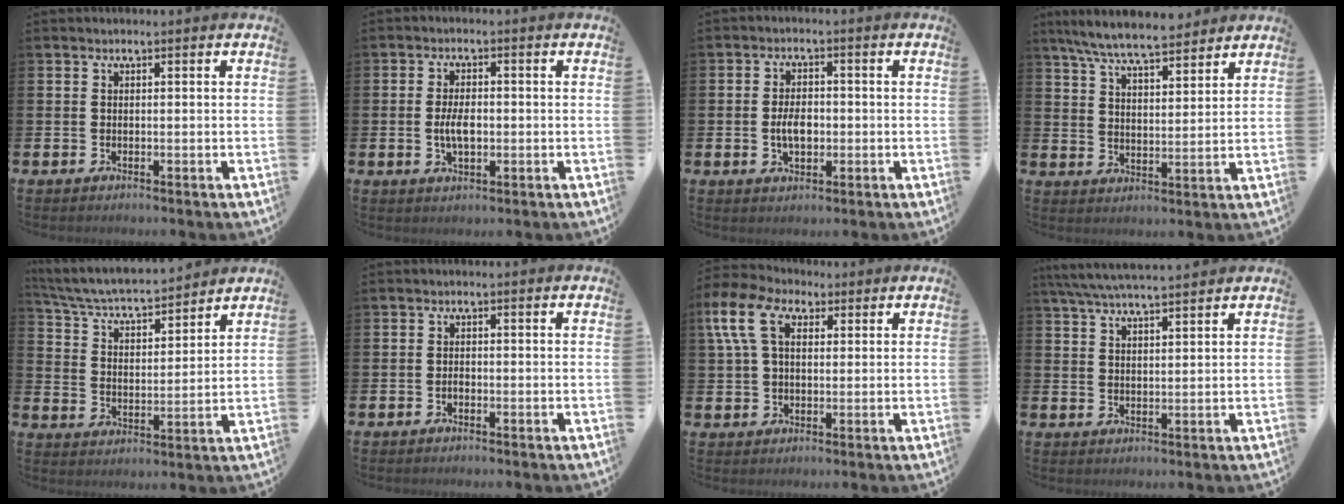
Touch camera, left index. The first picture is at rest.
{"total": 4.1, "force": [-0.3, 2.1, 3.5], "torque": [-0.055, 0.000, -0.008]}
{"total": 3.9, "force": [-0.4, 2.3, 3.1], "torque": [-0.040, -0.002, -0.013]}
{"total": 7.7, "force": [7.2, 0.9, 2.6], "torque": [-0.080, -0.029, 0.132]}
{"total": 5.7, "force": [5.4, 0.8, 1.7], "torque": [-0.063, -0.043, 0.089]}
{"total": 0.8, "force": [-0.4, 0.5, 0.5], "torque": [-0.016, 0.002, -0.008]}
{"total": 8.3, "force": [4.6, 5.1, 4.6], "torque": [-0.127, 0.007, 0.085]}
{"total": 5.4, "force": [5.1, 0.2, 1.8], "torque": [-0.056, -0.015, 0.094]}